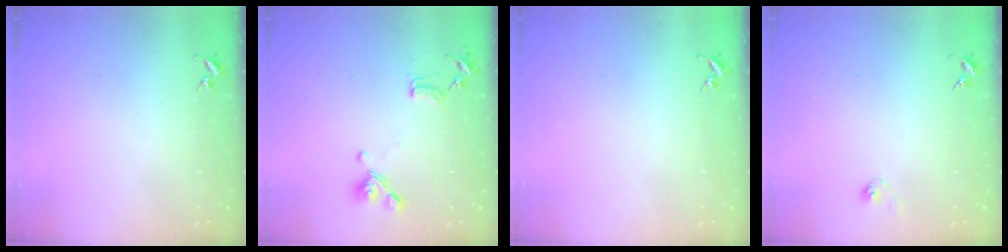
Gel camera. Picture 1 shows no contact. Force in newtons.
{"total": 12.9, "press": 12.8, "slide": 1.9}
{"total": 0.0}
{"total": 3.8, "press": 3.7, "slide": 1.0}